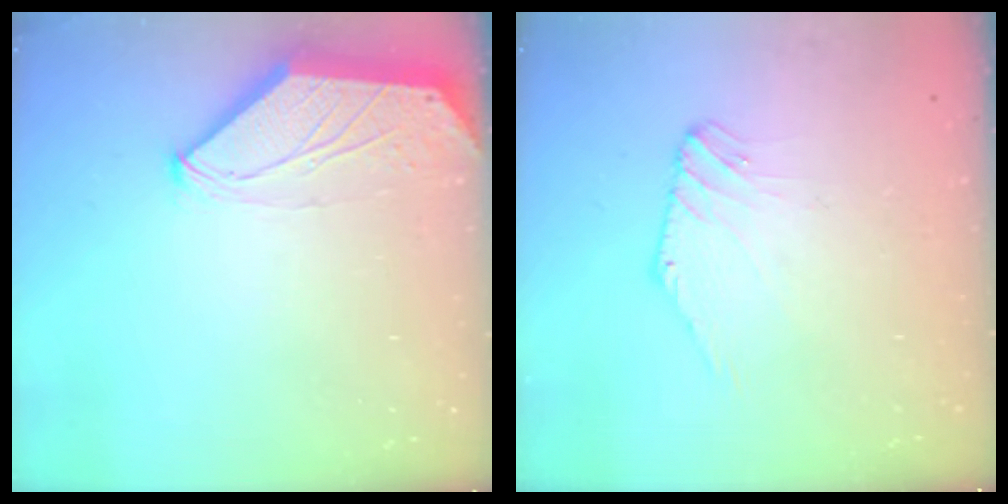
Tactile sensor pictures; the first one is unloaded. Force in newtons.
{"total": 1.7, "press": 1.7, "slide": 0.4}